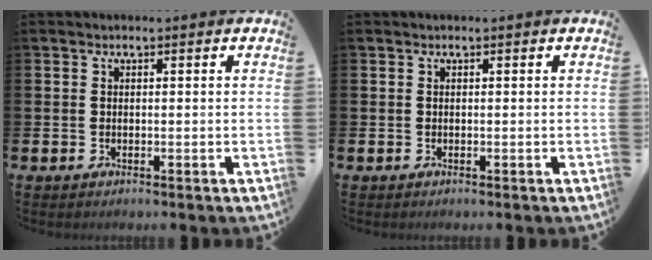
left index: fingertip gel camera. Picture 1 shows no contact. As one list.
[{"total": 0.0}]